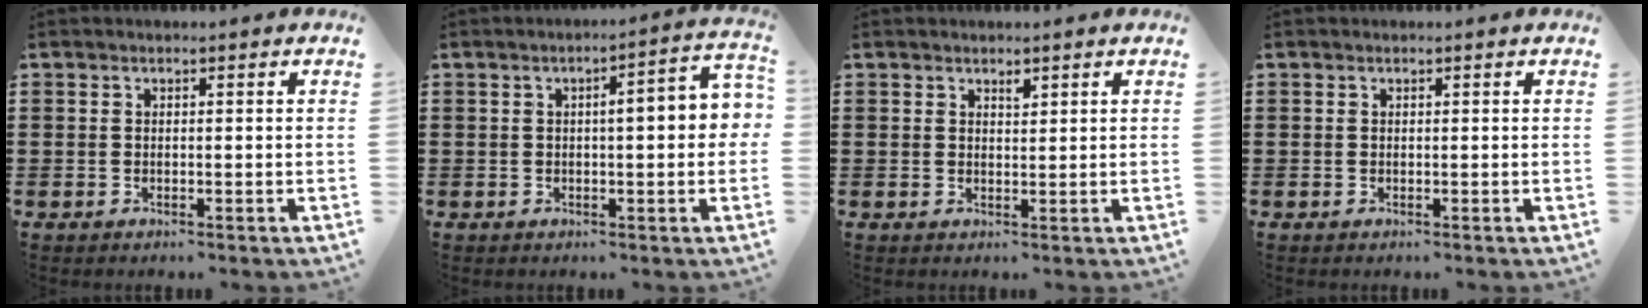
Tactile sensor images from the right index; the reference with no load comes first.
{"total": 5.2, "force": [0.1, 0.9, 5.1], "torque": [-0.074, -0.001, -0.006]}
{"total": 1.2, "force": [1.0, 0.5, 0.5], "torque": [-0.003, -0.001, 0.016]}
{"total": 0.0}